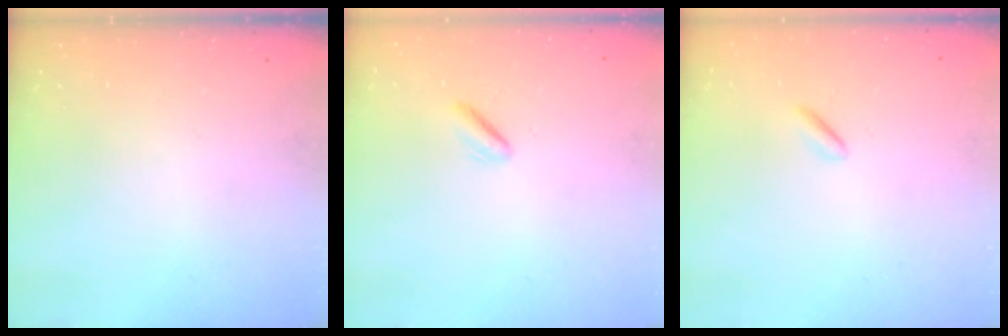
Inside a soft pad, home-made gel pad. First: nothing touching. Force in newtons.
{"total": 0.8, "press": 0.4, "slide": 0.7}
{"total": 0.0}